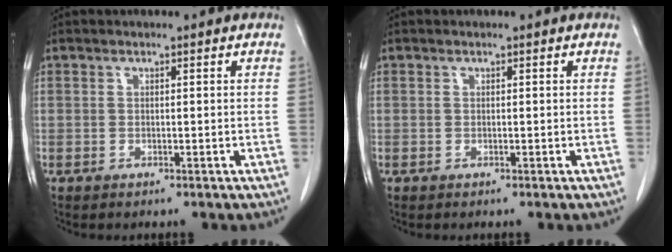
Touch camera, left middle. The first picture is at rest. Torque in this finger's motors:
{"motor_torque": [0.02, -0.01, -0.03, 0.00]}